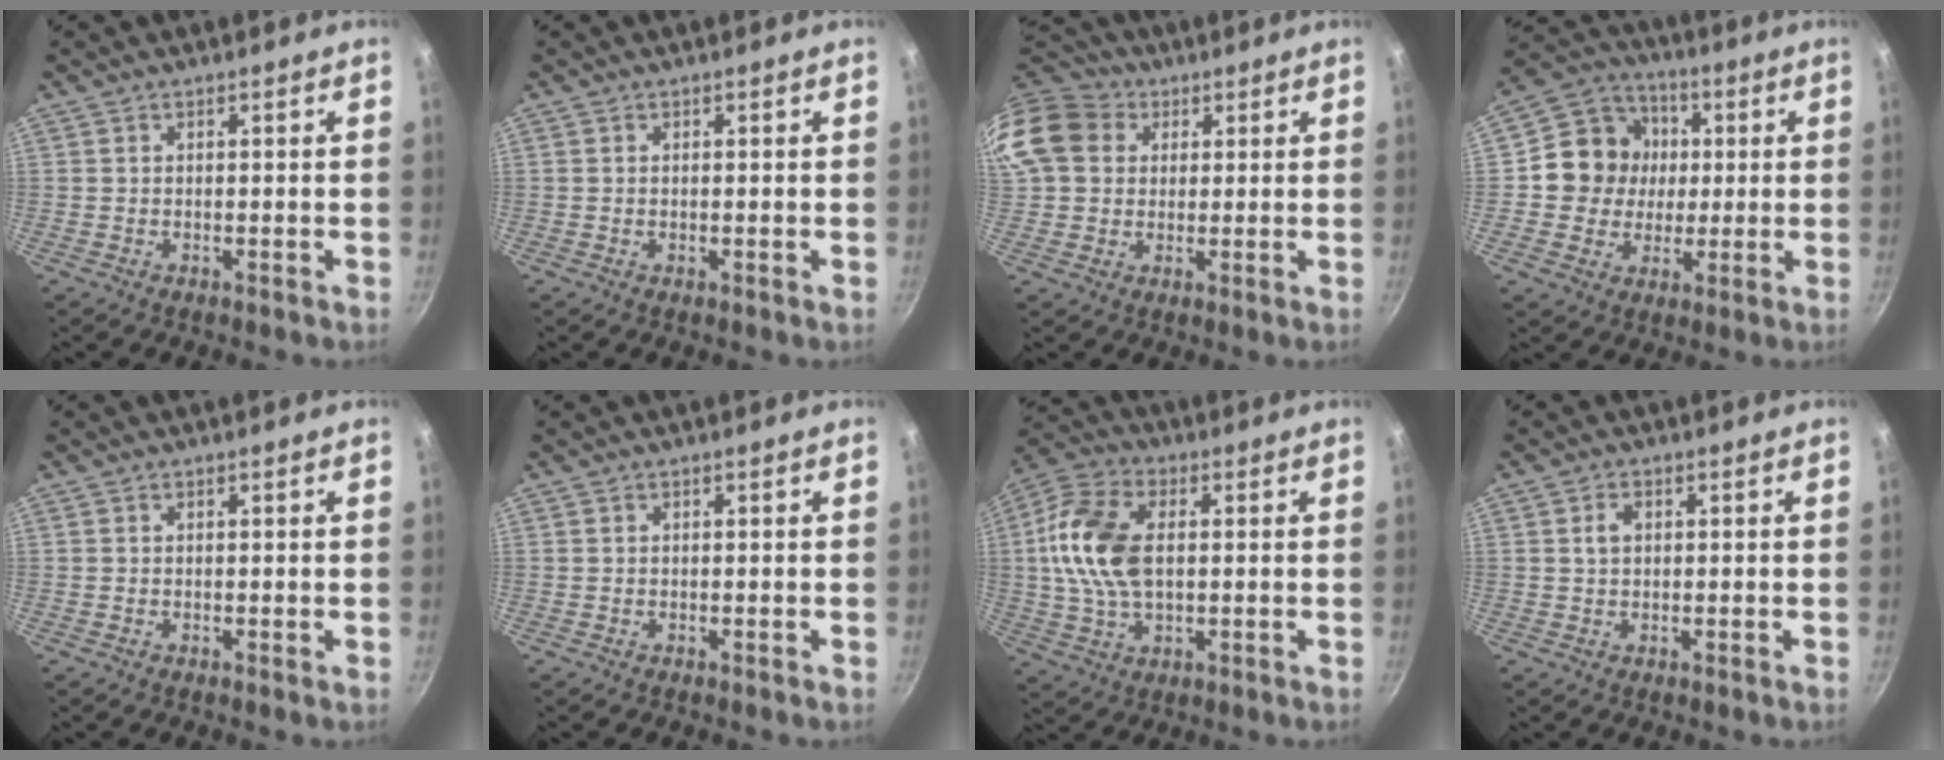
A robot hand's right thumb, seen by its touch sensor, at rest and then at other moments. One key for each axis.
{"total": 0.0}
{"total": 15.4, "fx": 5.0, "fy": 12.4, "fz": 7.5, "tx": -0.148, "ty": 0.022, "tz": 0.081}
{"total": 12.2, "fx": 1.0, "fy": 11.4, "fz": 4.3, "tx": -0.038, "ty": 0.019, "tz": 0.003}
{"total": 0.0}
{"total": 0.0}
{"total": 14.8, "fx": 1.4, "fy": 9.0, "fz": 11.7, "tx": -0.216, "ty": 0.014, "tz": 0.013}
{"total": 2.2, "fx": 0.4, "fy": 1.6, "fz": 1.5, "tx": -0.020, "ty": 0.003, "tz": 0.008}